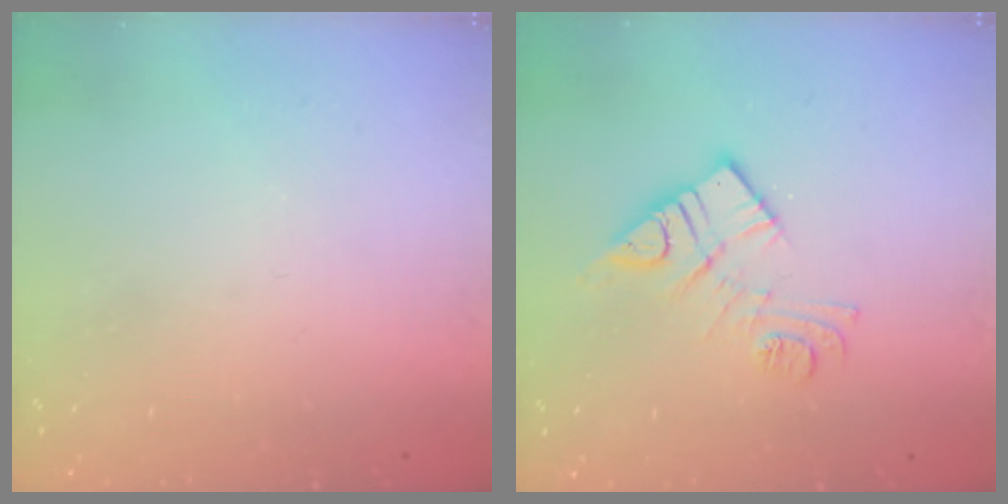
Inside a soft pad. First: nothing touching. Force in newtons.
{"total": 11.3, "press": 11.3, "slide": 0.3}